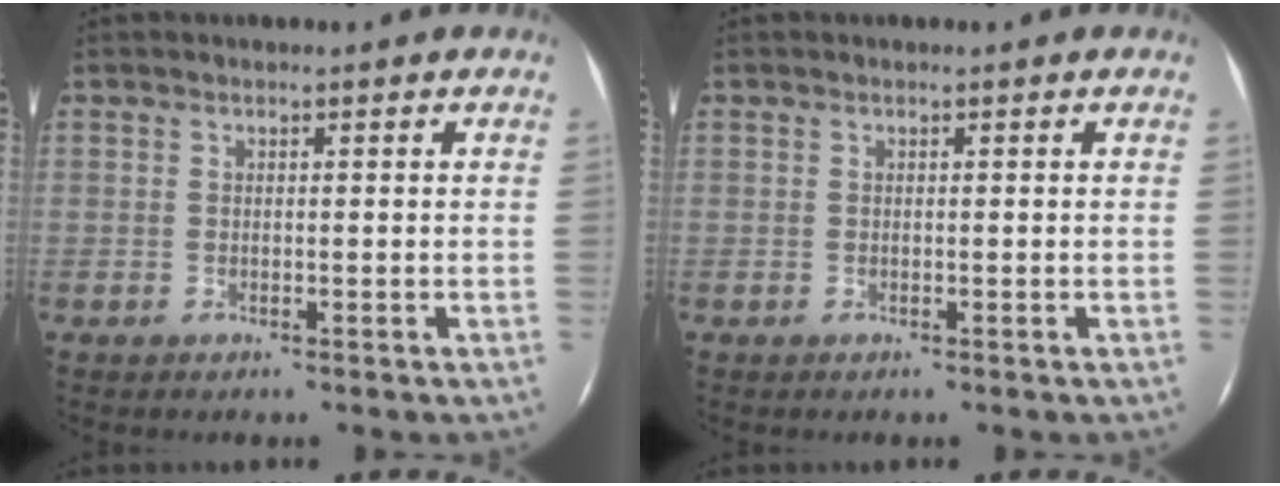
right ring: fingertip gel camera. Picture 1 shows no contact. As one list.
[{"total": 0.0}]